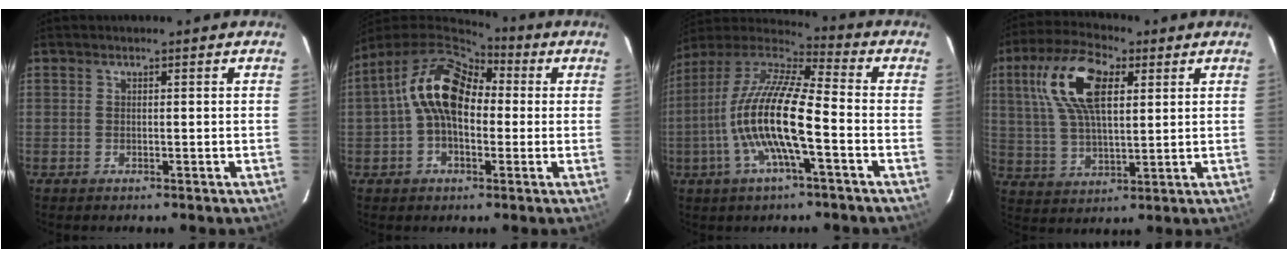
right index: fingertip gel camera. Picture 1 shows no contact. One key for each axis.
{"total": 13.1, "fx": 1.0, "fy": 8.3, "fz": 10.1, "tx": -0.181, "ty": 0.030, "tz": 0.010}
{"total": 16.1, "fx": -4.0, "fy": 2.9, "fz": 15.3, "tx": -0.283, "ty": -0.009, "tz": -0.080}
{"total": 14.1, "fx": 5.0, "fy": 6.4, "fz": 11.5, "tx": -0.227, "ty": 0.024, "tz": 0.094}